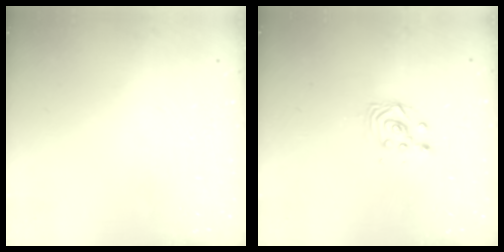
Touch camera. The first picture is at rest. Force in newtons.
{"total": 2.9, "press": 2.9, "slide": 0.1}